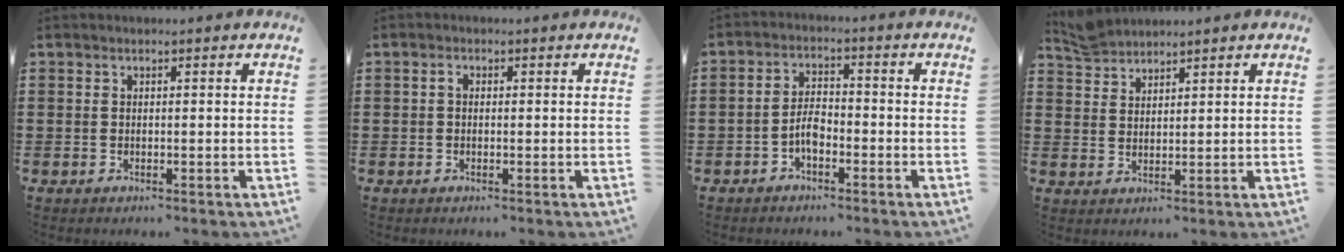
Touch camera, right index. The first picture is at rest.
{"total": 0.9, "force": [-0.1, 0.6, 0.7], "torque": [-0.014, 0.003, -0.003]}
{"total": 3.8, "force": [-1.8, 1.9, 2.8], "torque": [-0.066, 0.003, -0.039]}
{"total": 3.2, "force": [3.1, 0.5, 0.2], "torque": [-0.013, -0.002, 0.061]}